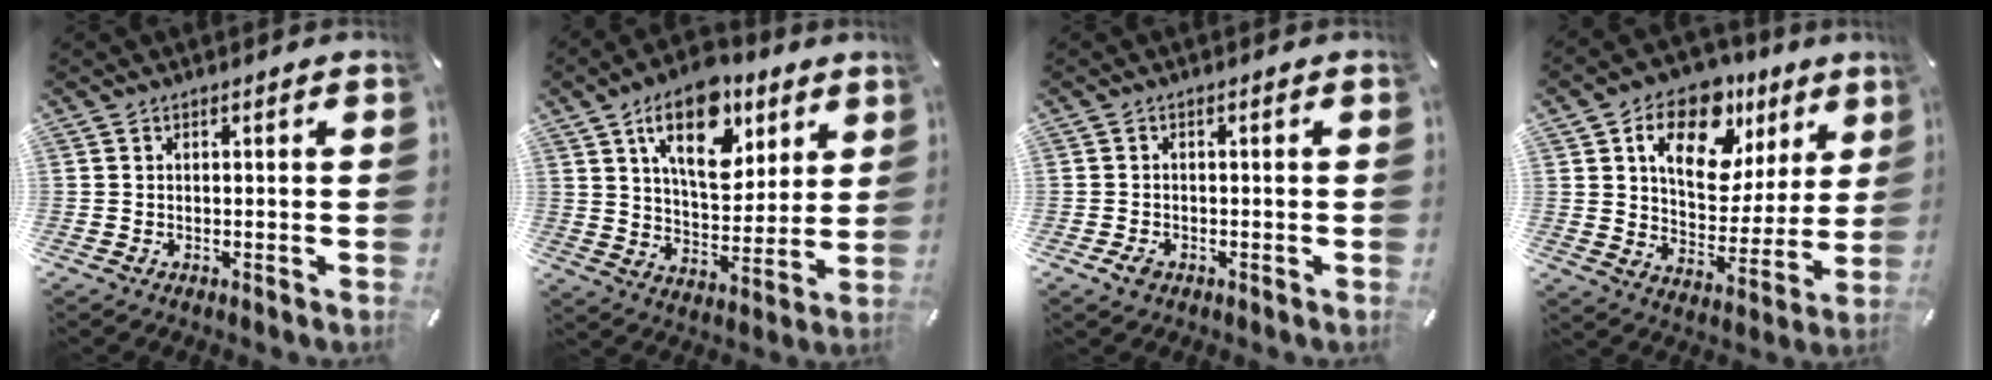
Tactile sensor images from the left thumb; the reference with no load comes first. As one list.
[{"total": 17.7, "force": [9.5, 9.8, 11.2], "torque": [-0.171, -0.034, 0.163]}, {"total": 1.8, "force": [-0.9, 1.3, 1.0], "torque": [-0.026, 0.001, -0.019]}, {"total": 16.2, "force": [8.9, 10.1, 8.9], "torque": [-0.138, -0.044, 0.155]}]